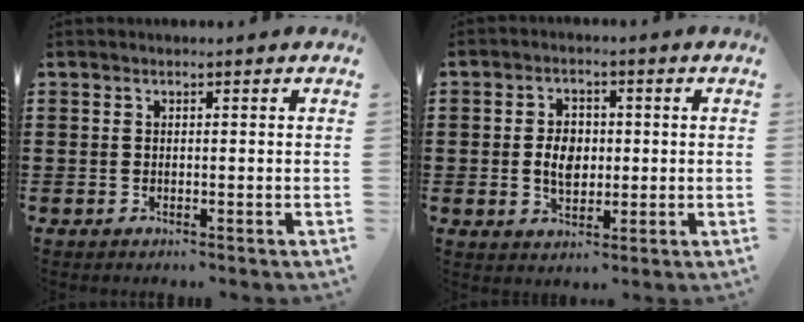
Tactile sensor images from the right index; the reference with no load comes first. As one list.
[{"total": 4.6, "force": [-0.1, 3.2, 3.4], "torque": [-0.055, 0.003, -0.006]}]